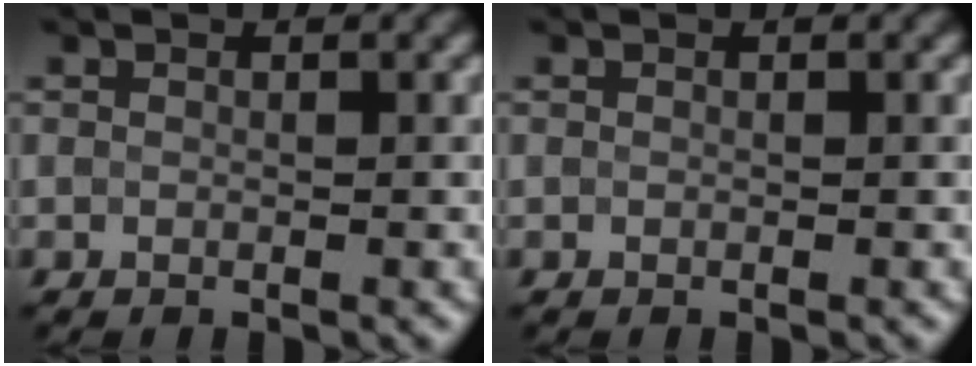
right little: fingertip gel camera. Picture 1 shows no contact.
{"total": 0.0}